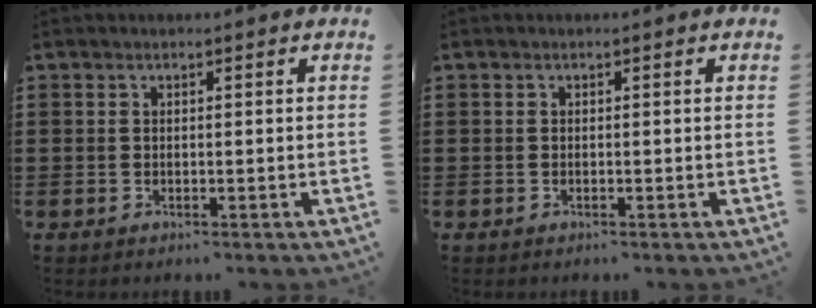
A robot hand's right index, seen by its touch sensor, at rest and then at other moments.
{"total": 0.0}